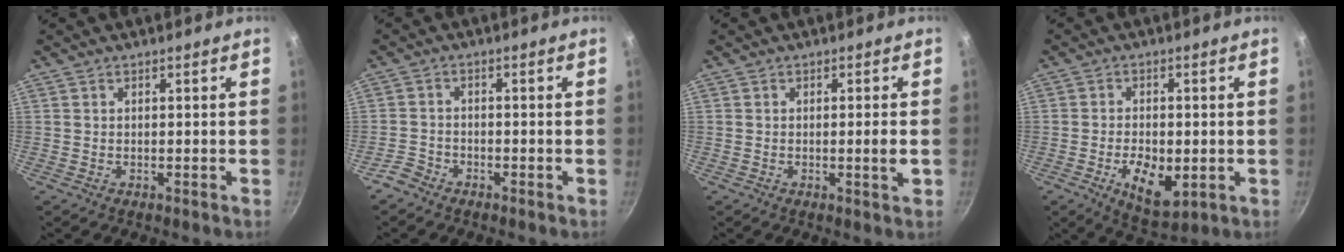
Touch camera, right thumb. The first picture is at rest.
{"total": 2.9, "force": [-2.4, 1.6, 0.5], "torque": [-0.012, 0.026, -0.047]}
{"total": 2.5, "force": [-0.4, 0.0, 2.5], "torque": [-0.038, -0.001, -0.006]}
{"total": 9.0, "force": [-2.3, 4.7, 7.3], "torque": [-0.110, -0.002, -0.026]}